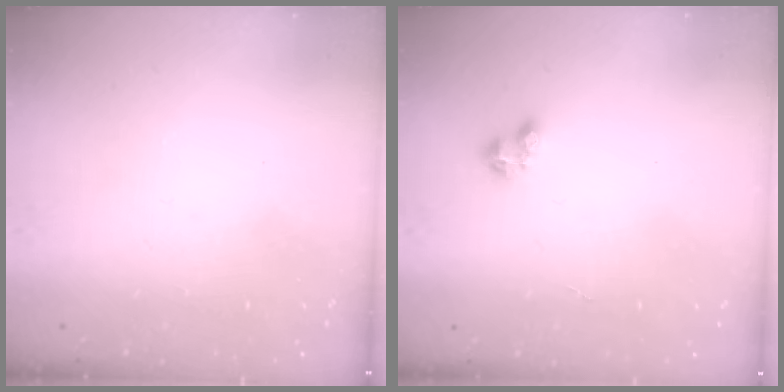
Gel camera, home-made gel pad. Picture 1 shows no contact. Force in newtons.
{"total": 2.6, "press": 2.5, "slide": 0.5}